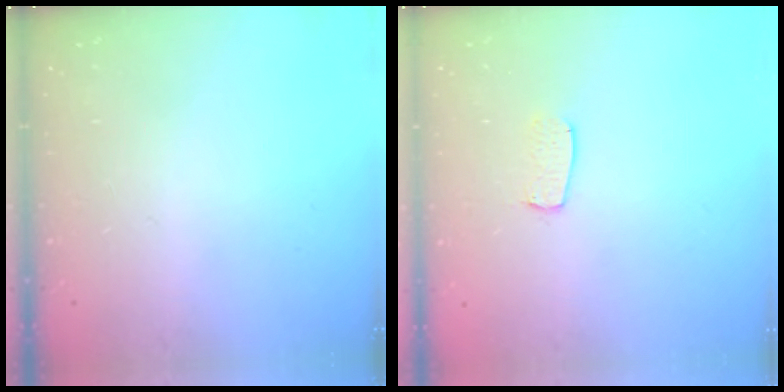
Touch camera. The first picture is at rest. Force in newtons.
{"total": 5.9, "press": 5.9, "slide": 0.3}